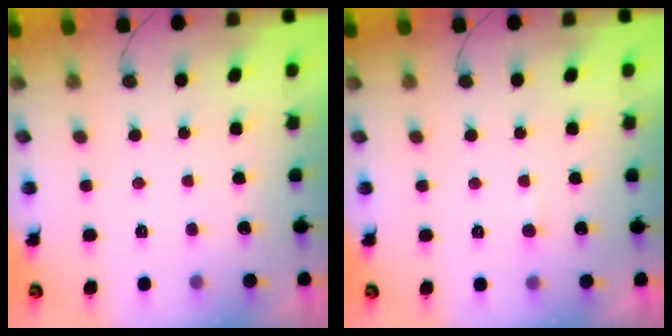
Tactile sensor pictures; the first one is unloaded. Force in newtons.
{"total": 2.3, "press": 2.3, "slide": 0.3}